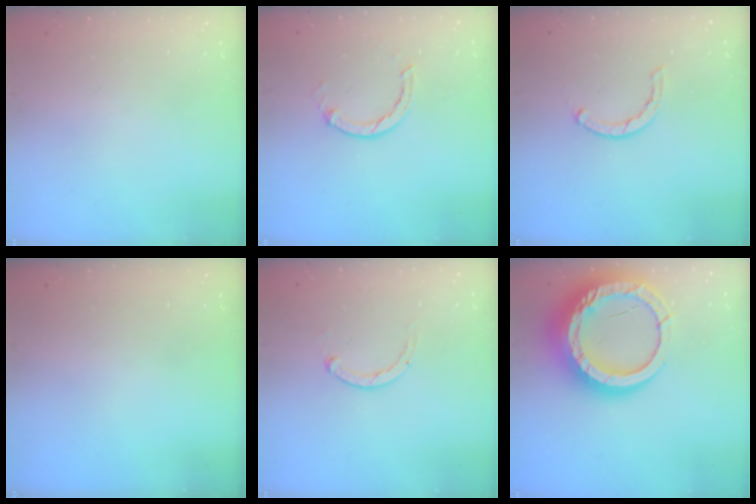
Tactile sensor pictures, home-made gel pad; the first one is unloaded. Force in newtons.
{"total": 1.3, "press": 1.2, "slide": 0.3}
{"total": 1.6, "press": 1.5, "slide": 0.4}
{"total": 0.0}
{"total": 1.8, "press": 1.7, "slide": 0.5}
{"total": 22.8, "press": 22.7, "slide": 2.3}